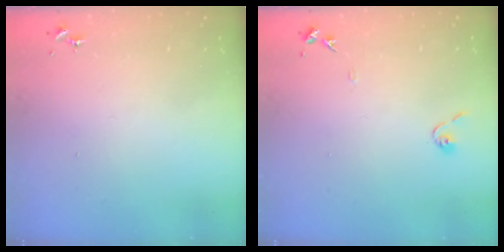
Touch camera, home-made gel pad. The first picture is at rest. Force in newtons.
{"total": 6.8, "press": 6.8, "slide": 0.6}